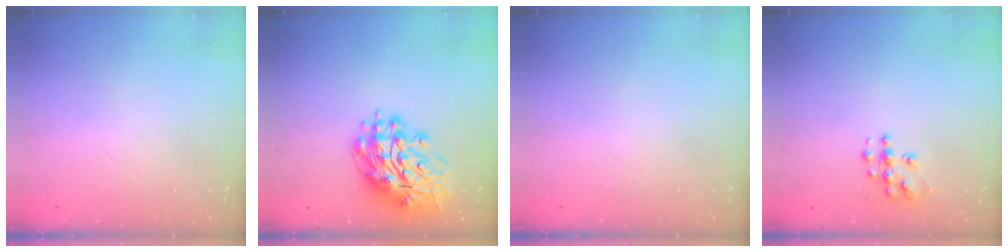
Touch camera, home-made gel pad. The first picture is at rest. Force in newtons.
{"total": 14.3, "press": 14.2, "slide": 1.9}
{"total": 0.0}
{"total": 8.2, "press": 8.2, "slide": 0.4}